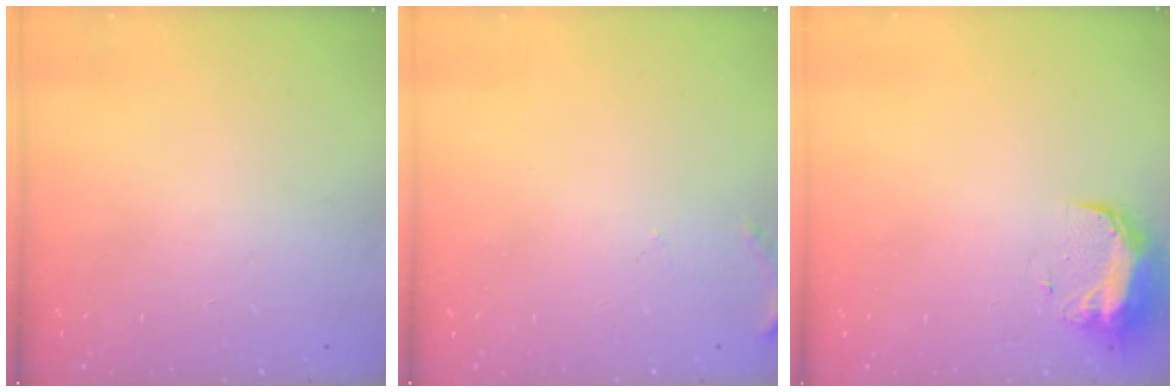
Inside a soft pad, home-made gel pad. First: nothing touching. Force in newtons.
{"total": 5.6, "press": 5.4, "slide": 1.3}
{"total": 9.7, "press": 9.7, "slide": 0.7}